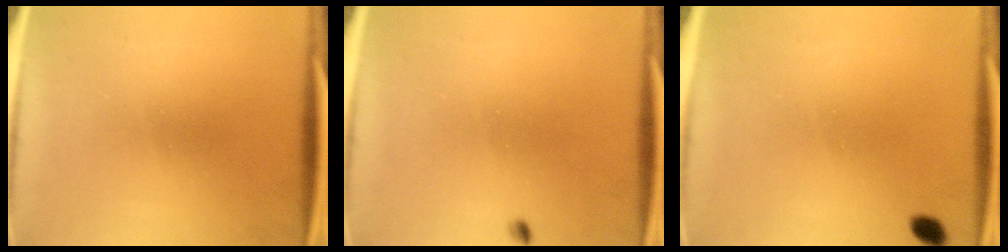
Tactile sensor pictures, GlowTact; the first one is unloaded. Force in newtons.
{"total": 0.6}
{"total": 1.8}